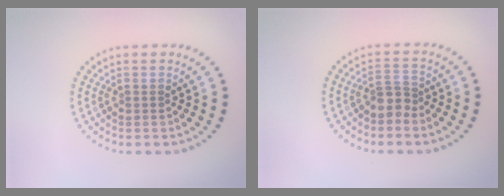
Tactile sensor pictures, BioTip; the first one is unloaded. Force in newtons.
{"total": 2.2, "press": 1.7, "slide": 1.3}